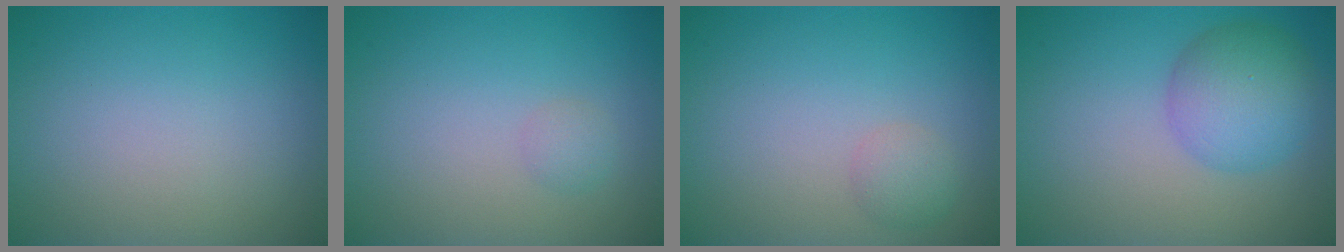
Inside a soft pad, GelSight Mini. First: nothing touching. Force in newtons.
{"total": 1.0, "press": 1.0, "slide": 0.0}
{"total": 1.5, "press": 1.5, "slide": 0.0}
{"total": 5.1, "press": 5.1, "slide": 0.2}